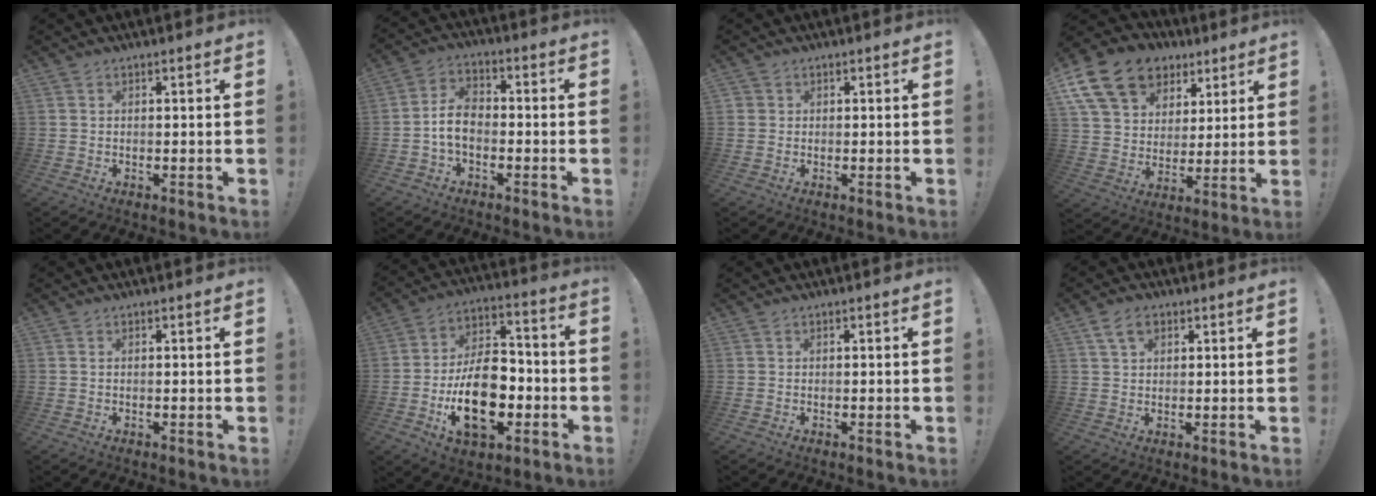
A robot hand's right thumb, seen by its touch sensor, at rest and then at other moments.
{"total": 7.7, "force": [-2.3, 4.8, 5.5], "torque": [-0.111, 0.011, -0.040]}
{"total": 1.0, "force": [0.4, 1.0, 0.1], "torque": [-0.003, 0.001, 0.007]}
{"total": 18.7, "force": [10.5, 12.8, 8.8], "torque": [-0.144, -0.053, 0.205]}
{"total": 0.0}
{"total": 20.9, "force": [-5.8, 12.4, 15.7], "torque": [-0.269, 0.036, -0.089]}
{"total": 0.0}
{"total": 5.3, "force": [2.6, 3.3, 3.2], "torque": [-0.061, 0.003, 0.049]}